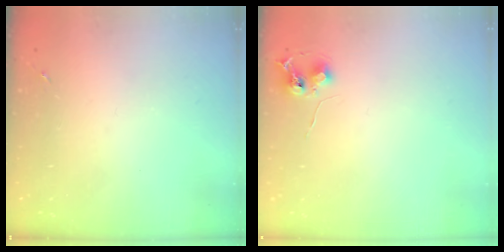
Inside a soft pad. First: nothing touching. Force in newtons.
{"total": 6.4, "press": 6.3, "slide": 0.7}